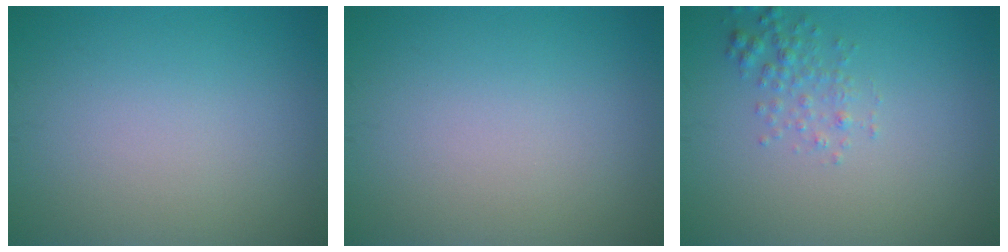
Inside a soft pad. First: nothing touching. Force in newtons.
{"total": 0.0}
{"total": 1.6, "press": 1.6, "slide": 0.1}